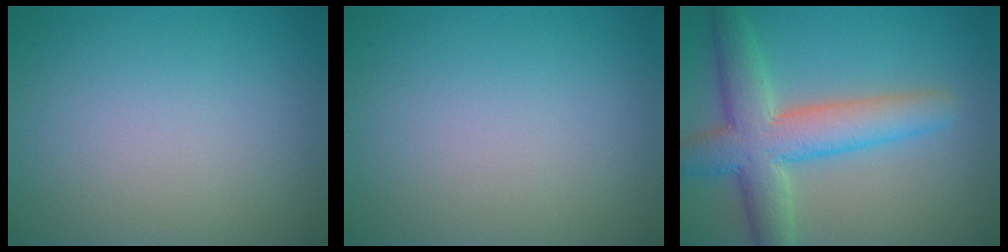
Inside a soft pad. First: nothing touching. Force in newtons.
{"total": 0.0}
{"total": 7.3, "press": 7.3, "slide": 0.4}